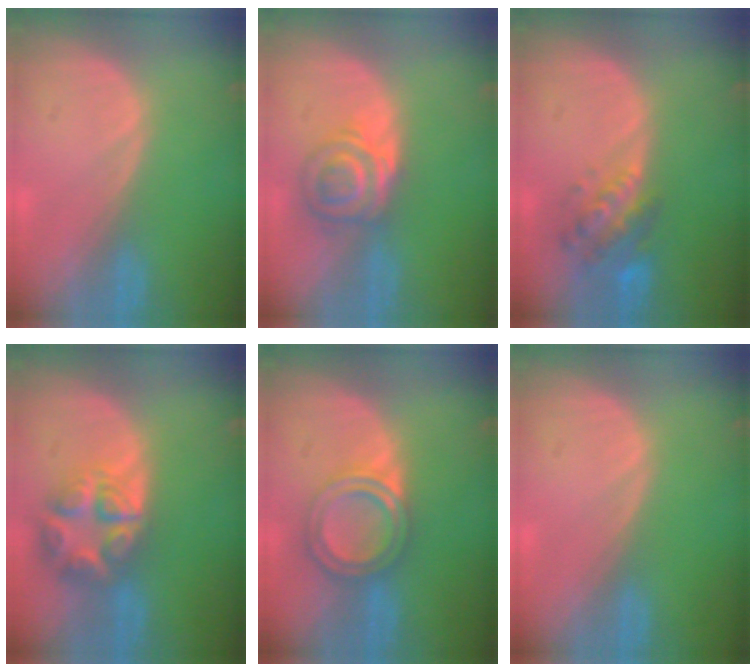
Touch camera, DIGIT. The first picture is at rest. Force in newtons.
{"total": 6.0, "press": 5.5, "slide": 2.3}
{"total": 6.1, "press": 5.7, "slide": 2.3}
{"total": 7.9, "press": 6.9, "slide": 3.9}
{"total": 5.9, "press": 5.4, "slide": 2.5}
{"total": 0.0}